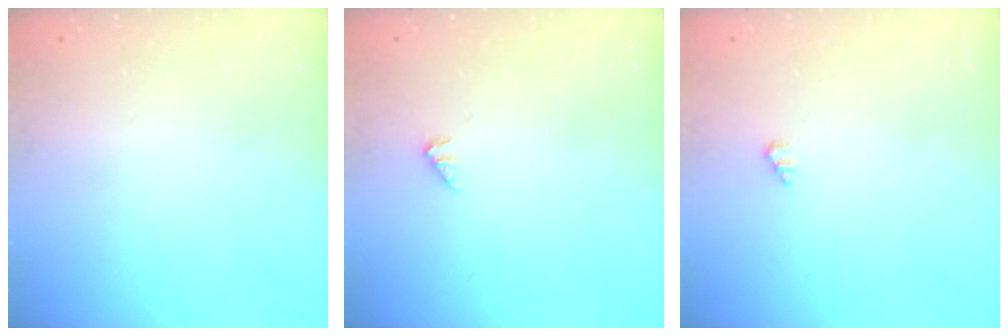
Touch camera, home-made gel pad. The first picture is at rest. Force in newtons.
{"total": 0.0}
{"total": 1.0, "press": 1.0, "slide": 0.2}